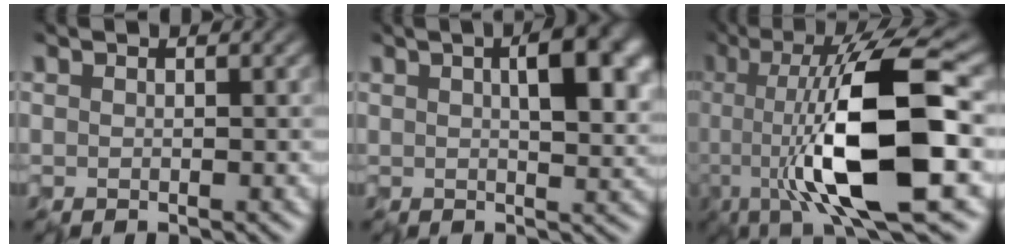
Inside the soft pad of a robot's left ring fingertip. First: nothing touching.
{"total": 6.6, "force": [1.6, 2.5, 5.9], "torque": [-0.088, 0.005, 0.028]}
{"total": 12.1, "force": [-1.8, 2.4, 11.7], "torque": [-0.179, -0.006, -0.040]}